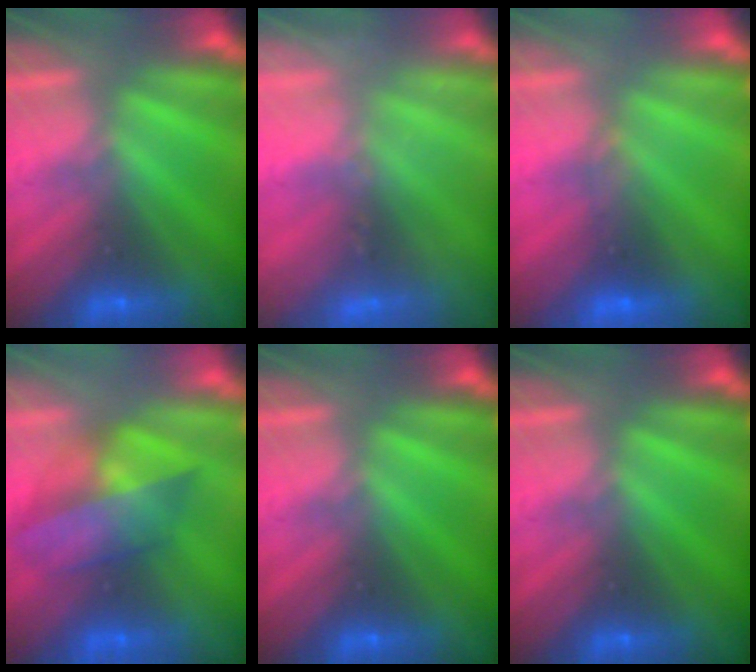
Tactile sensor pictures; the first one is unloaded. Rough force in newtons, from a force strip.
{"total": 2.4}
{"total": 1.7}
{"total": 4.2}
{"total": 0.0}
{"total": 0.0}